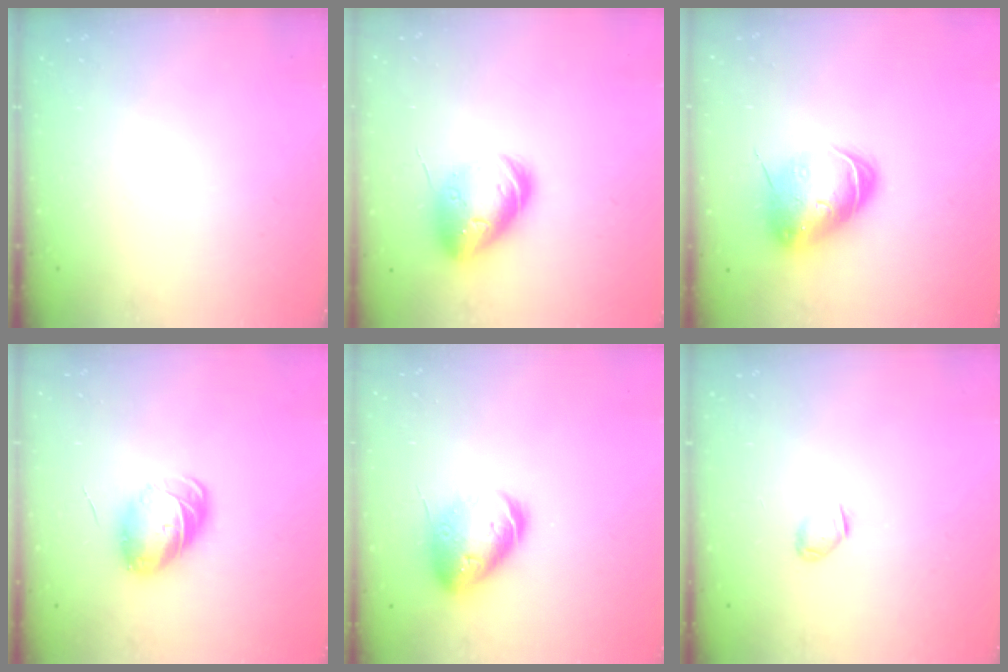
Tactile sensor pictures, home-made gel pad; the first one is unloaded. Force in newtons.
{"total": 17.0, "press": 16.8, "slide": 2.6}
{"total": 10.0, "press": 9.9, "slide": 1.7}
{"total": 9.1, "press": 8.9, "slide": 1.9}
{"total": 16.5, "press": 16.3, "slide": 2.7}
{"total": 3.5, "press": 3.5, "slide": 0.8}